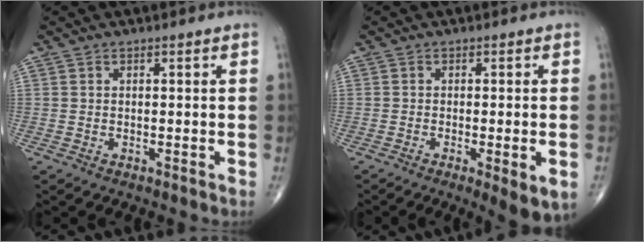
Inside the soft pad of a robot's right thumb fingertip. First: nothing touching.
{"total": 6.5, "force": [-2.2, 1.4, 5.9], "torque": [-0.087, -0.010, -0.028]}